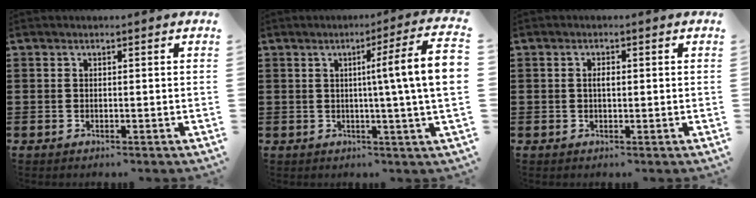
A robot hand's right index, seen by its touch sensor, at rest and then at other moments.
{"total": 9.0, "force": [0.8, -0.9, 8.9], "torque": [-0.147, -0.014, 0.004]}
{"total": 1.6, "force": [0.1, 0.6, 1.5], "torque": [-0.030, 0.003, 0.000]}